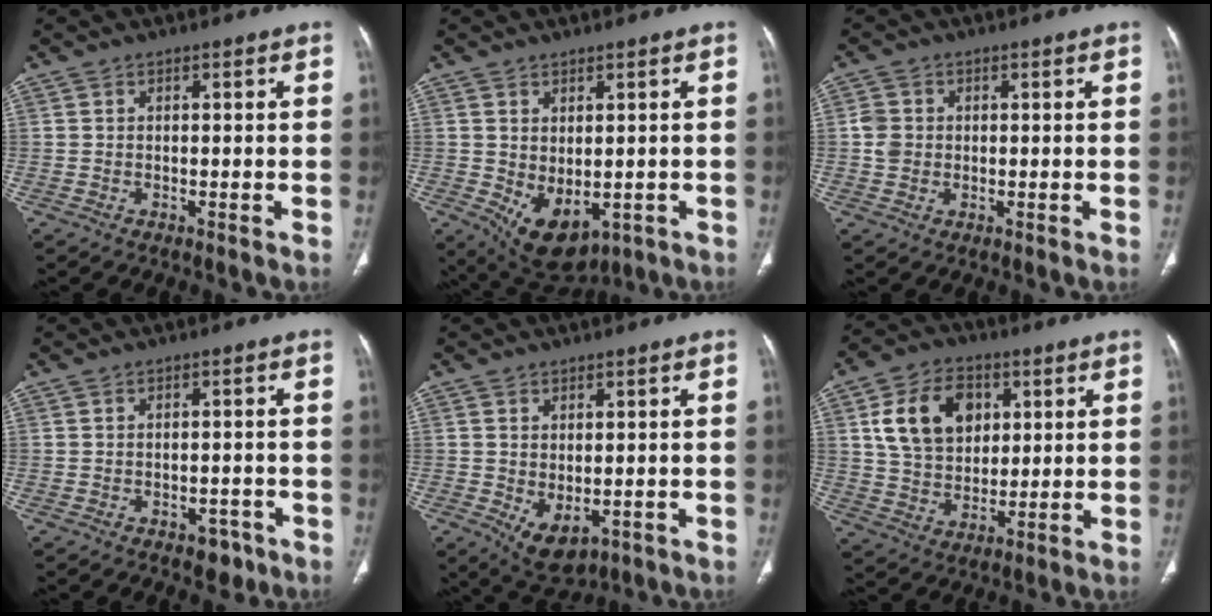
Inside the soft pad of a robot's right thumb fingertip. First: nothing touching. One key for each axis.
{"total": 9.1, "fx": -2.0, "fy": 5.5, "fz": 7.0, "tx": -0.095, "ty": -0.003, "tz": -0.003}
{"total": 3.3, "fx": 0.0, "fy": 2.9, "fz": 1.5, "tx": -0.020, "ty": 0.006, "tz": -0.001}
{"total": 3.4, "fx": -2.1, "fy": 2.0, "fz": 1.7, "tx": -0.008, "ty": 0.013, "tz": -0.020}
{"total": 6.3, "fx": -1.5, "fy": 3.8, "fz": 4.8, "tx": -0.068, "ty": -0.003, "tz": -0.002}
{"total": 14.3, "fx": 4.4, "fy": 10.5, "fz": 8.7, "tx": -0.118, "ty": -0.005, "tz": 0.079}